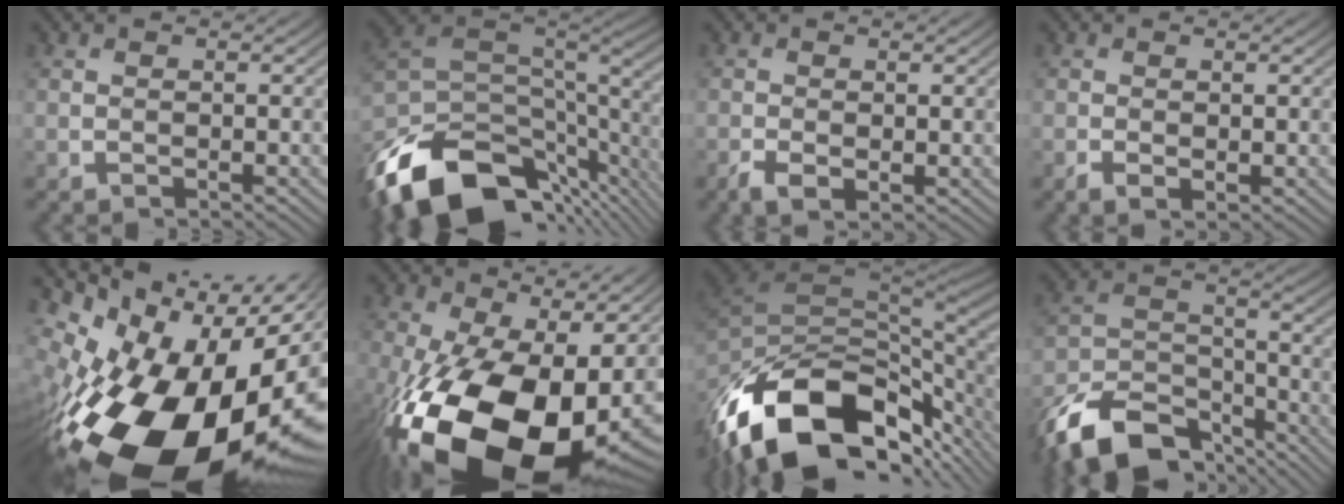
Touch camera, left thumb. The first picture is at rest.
{"total": 17.1, "force": [-9.6, 8.7, 11.2], "torque": [-0.259, -0.032, -0.150]}
{"total": 2.3, "force": [-0.8, 1.1, 1.8], "torque": [-0.043, -0.008, -0.015]}
{"total": 1.5, "force": [-0.3, 0.7, 1.2], "torque": [-0.026, -0.005, -0.006]}
{"total": 22.8, "force": [-6.4, 13.4, 17.3], "torque": [-0.316, -0.076, -0.079]}
{"total": 23.1, "force": [-6.1, 12.7, 18.3], "torque": [-0.344, -0.054, -0.076]}
{"total": 18.3, "force": [-9.6, 9.5, 12.3], "torque": [-0.251, -0.028, -0.157]}
{"total": 14.5, "force": [-10.8, 6.6, 7.2], "torque": [-0.156, -0.009, -0.200]}